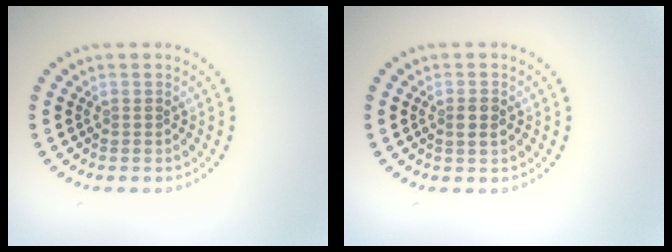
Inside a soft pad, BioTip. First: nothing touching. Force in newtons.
{"total": 1.5, "press": 1.4, "slide": 0.4}